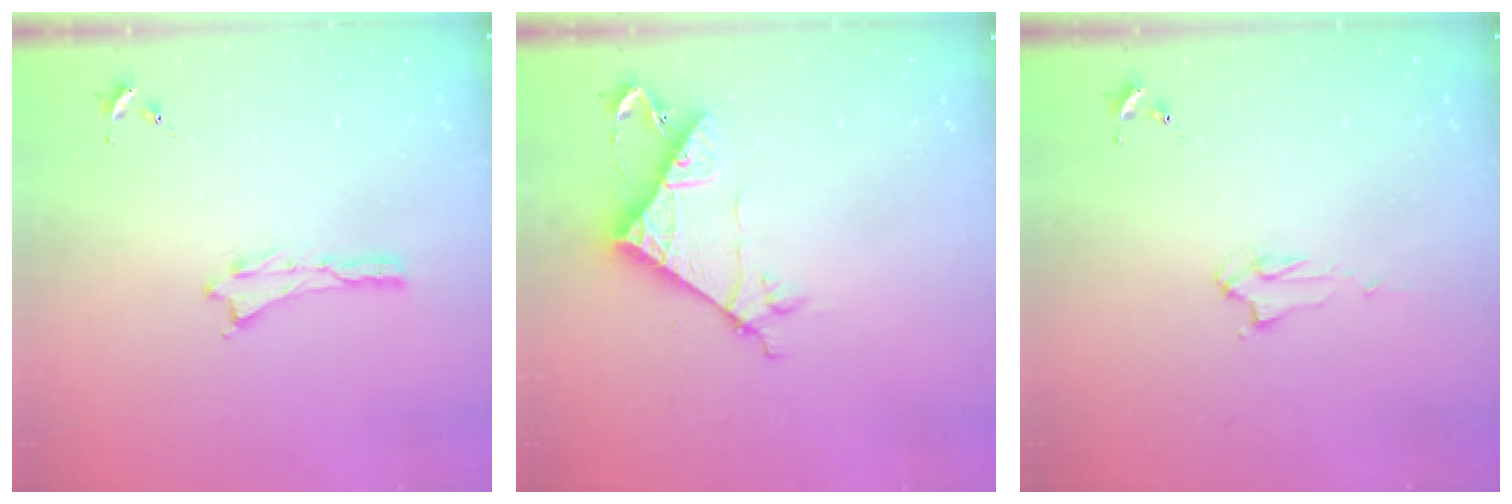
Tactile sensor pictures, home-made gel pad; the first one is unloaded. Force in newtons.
{"total": 7.7, "press": 7.7, "slide": 0.7}
{"total": 2.2, "press": 2.2, "slide": 0.2}